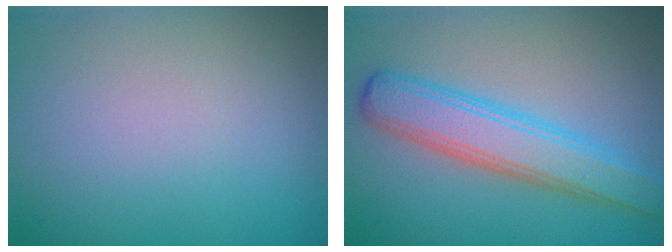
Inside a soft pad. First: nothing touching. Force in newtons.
{"total": 5.5, "press": 5.5, "slide": 0.1}